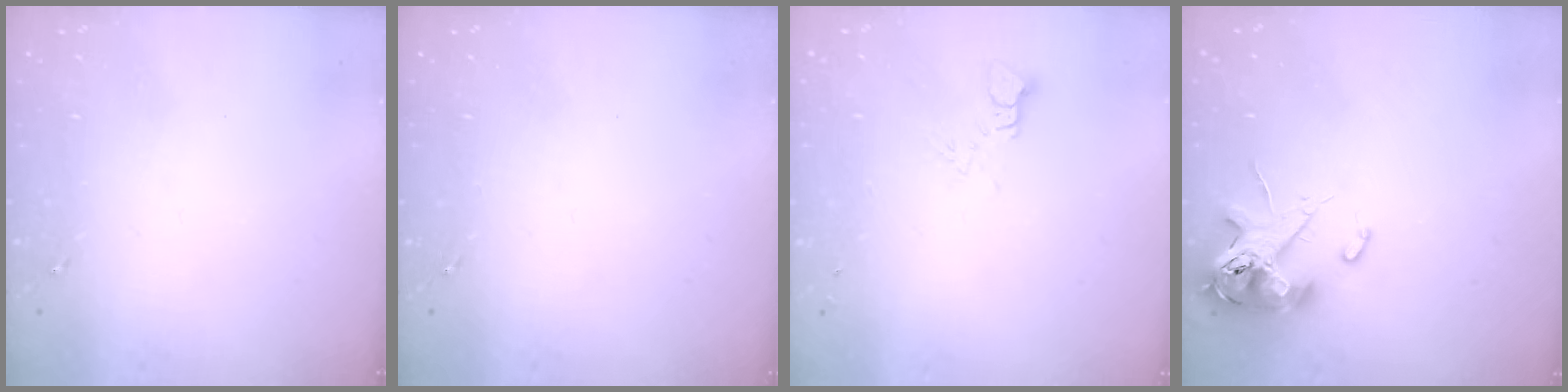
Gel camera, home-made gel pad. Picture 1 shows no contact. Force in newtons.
{"total": 0.0}
{"total": 3.4, "press": 3.4, "slide": 0.2}
{"total": 13.2, "press": 13.0, "slide": 2.3}